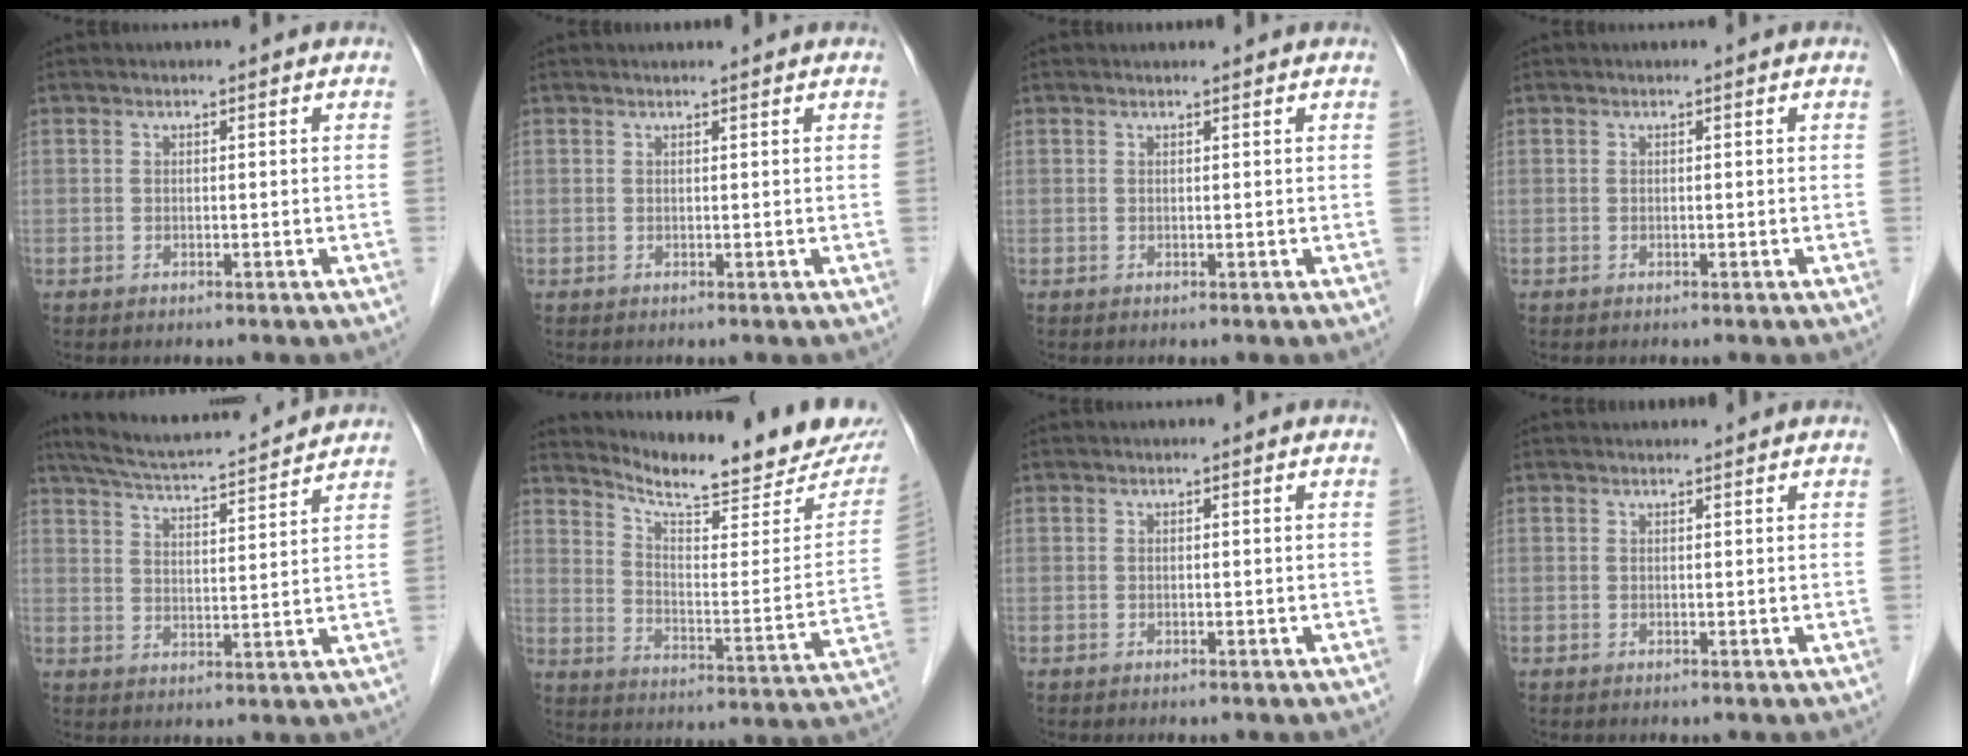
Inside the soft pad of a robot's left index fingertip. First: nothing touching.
{"total": 1.9, "force": [1.8, 0.0, 0.5], "torque": [-0.008, 0.011, 0.020]}
{"total": 1.6, "force": [1.5, 0.0, 0.4], "torque": [-0.008, 0.010, 0.017]}
{"total": 0.0}
{"total": 15.0, "force": [13.9, 0.8, 5.6], "torque": [-0.104, 0.018, 0.206]}
{"total": 18.9, "force": [17.5, 1.9, 7.0], "torque": [-0.112, -0.068, 0.234]}
{"total": 0.0}
{"total": 2.3, "force": [2.2, 0.3, 0.5], "torque": [-0.008, 0.020, 0.028]}